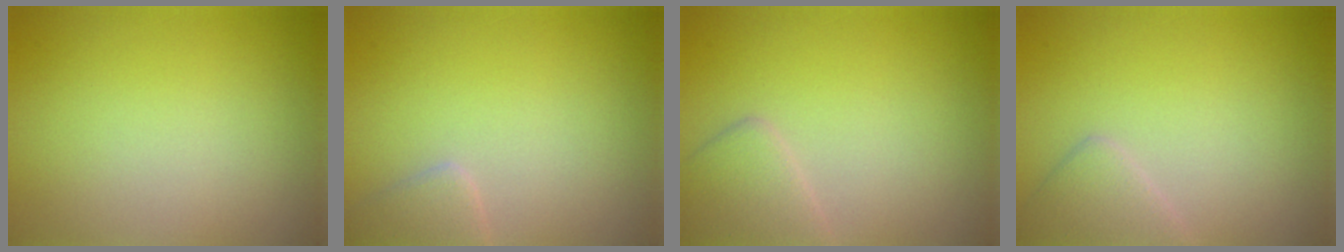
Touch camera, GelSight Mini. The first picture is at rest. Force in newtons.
{"total": 1.8, "press": 1.8, "slide": 0.1}
{"total": 2.5, "press": 2.5, "slide": 0.2}
{"total": 2.2, "press": 2.2, "slide": 0.2}